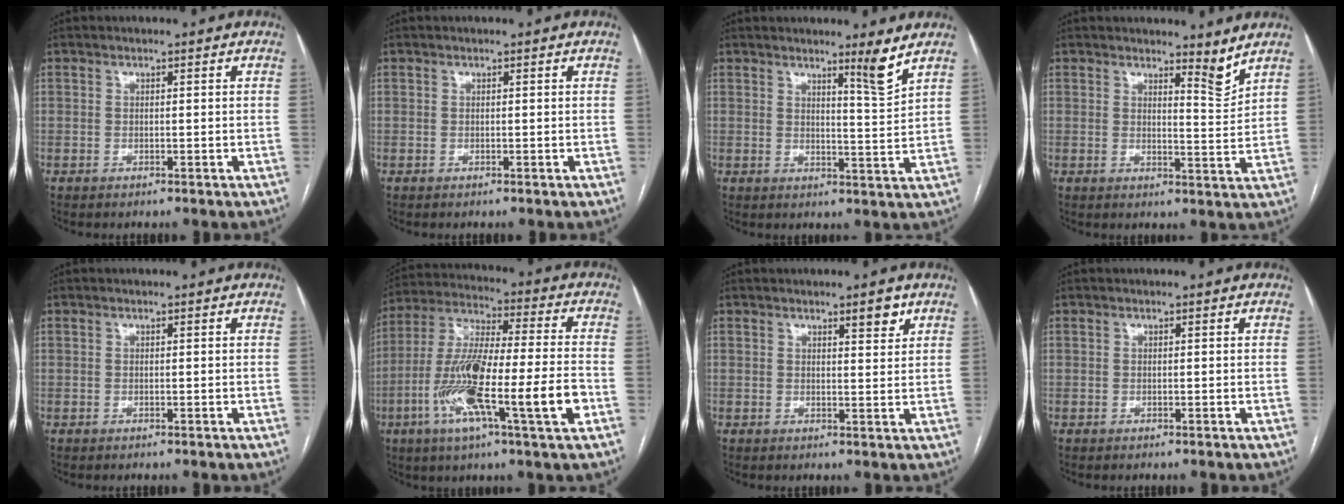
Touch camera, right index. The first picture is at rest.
{"total": 0.0}
{"total": 4.3, "force": [3.3, -0.9, 2.6], "torque": [-0.042, -0.021, 0.051]}
{"total": 3.5, "force": [3.1, 0.1, 1.5], "torque": [-0.028, -0.026, 0.043]}
{"total": 0.0}
{"total": 18.9, "force": [-6.0, 1.3, 17.9], "torque": [-0.334, -0.009, -0.104]}
{"total": 2.8, "force": [1.9, 0.5, 2.0], "torque": [-0.029, -0.005, 0.027]}
{"total": 0.0}